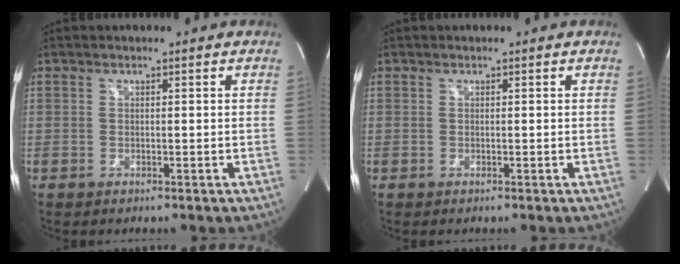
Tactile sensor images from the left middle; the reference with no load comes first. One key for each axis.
{"total": 0.0}